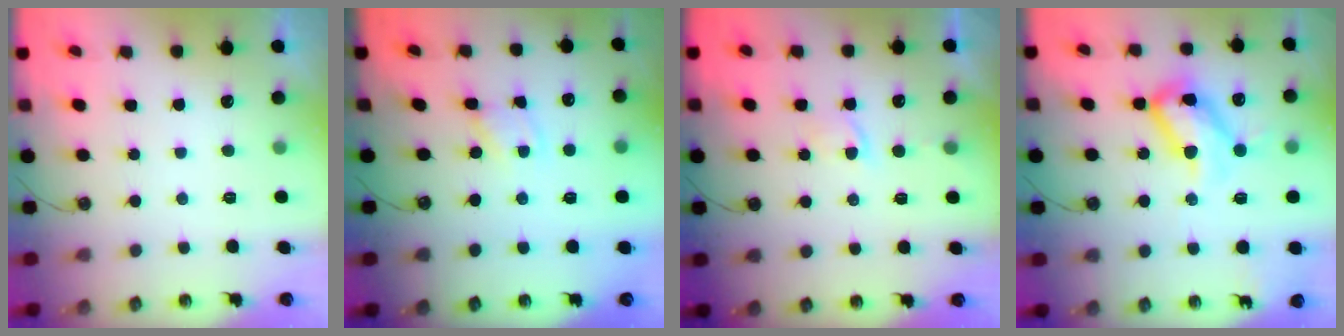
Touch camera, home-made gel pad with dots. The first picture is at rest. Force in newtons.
{"total": 1.4, "press": 1.4, "slide": 0.1}
{"total": 2.0, "press": 2.0, "slide": 0.4}
{"total": 20.0, "press": 19.9, "slide": 2.3}